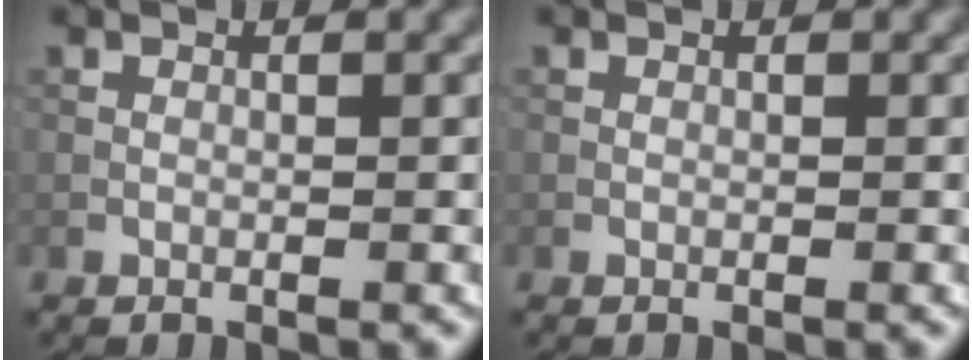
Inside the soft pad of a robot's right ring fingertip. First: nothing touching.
{"total": 0.0}